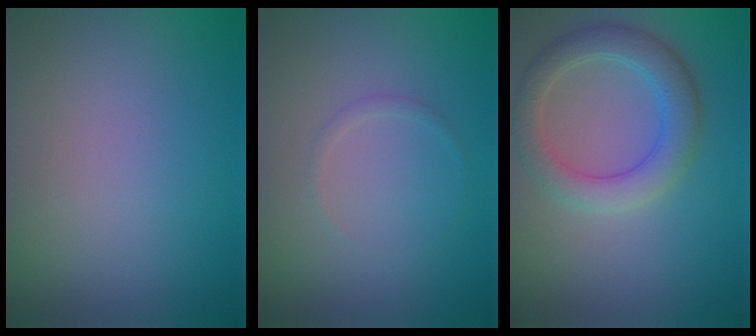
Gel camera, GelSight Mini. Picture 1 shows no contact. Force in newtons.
{"total": 0.6, "press": 0.6, "slide": 0.1}
{"total": 4.4, "press": 4.4, "slide": 0.1}